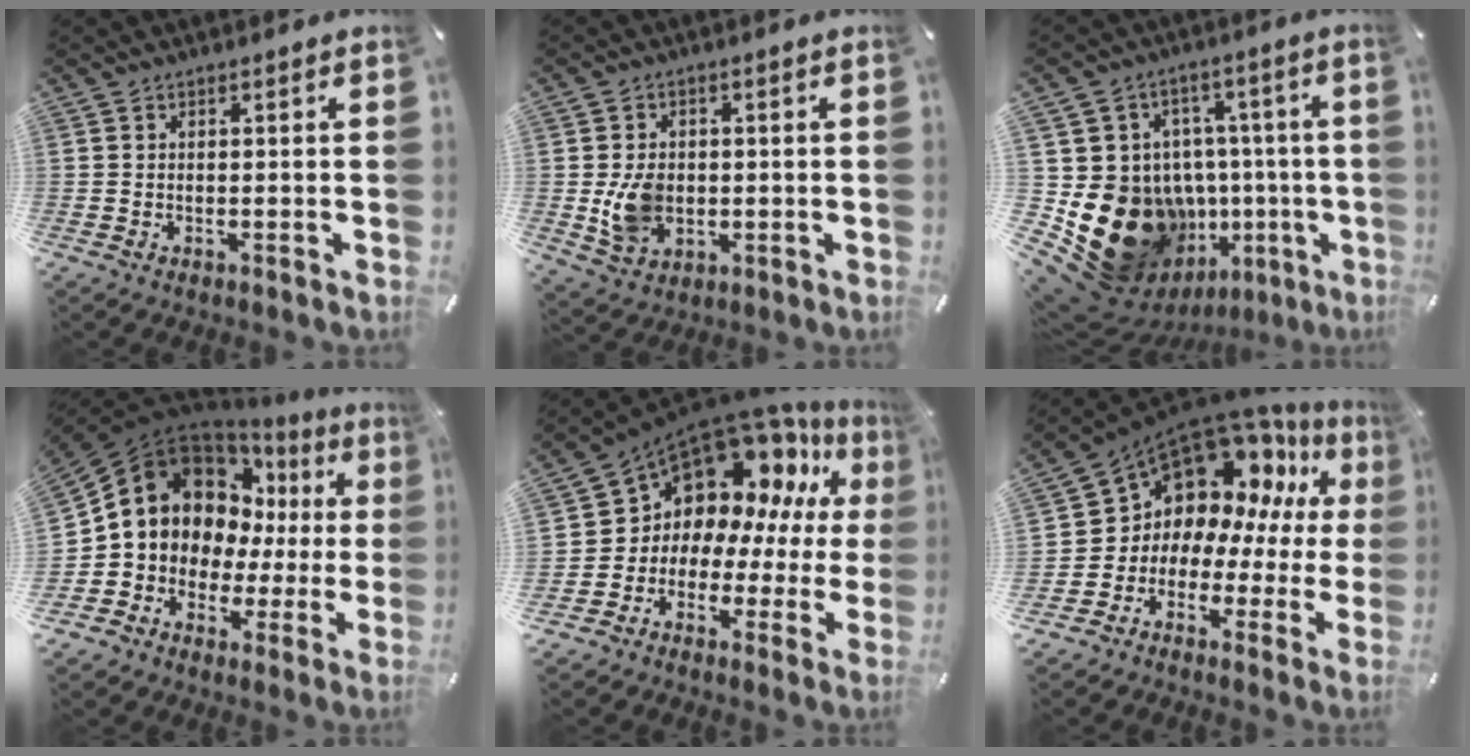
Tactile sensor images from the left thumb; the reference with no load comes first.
{"total": 8.4, "force": [-0.6, 6.7, 5.0], "torque": [-0.100, -0.004, -0.013]}
{"total": 22.8, "force": [-6.2, 17.8, 12.8], "torque": [-0.215, 0.020, -0.060]}
{"total": 11.7, "force": [3.7, 10.7, 3.2], "torque": [-0.070, -0.045, 0.078]}
{"total": 12.4, "force": [8.6, 8.0, 3.7], "torque": [-0.075, -0.097, 0.162]}
{"total": 11.5, "force": [8.2, 7.4, 3.2], "torque": [-0.078, -0.098, 0.150]}